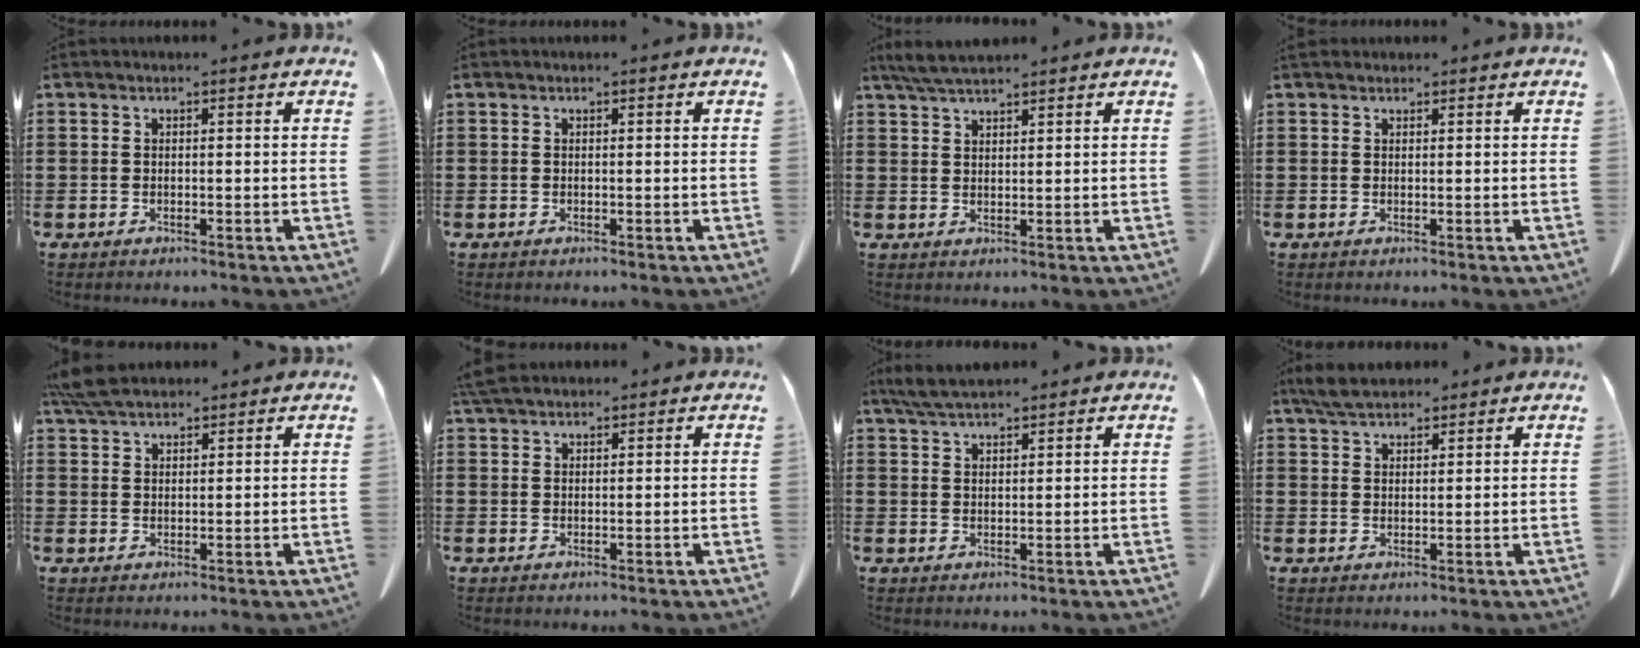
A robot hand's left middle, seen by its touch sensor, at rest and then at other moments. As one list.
[{"total": 0.0}, {"total": 3.7, "force": [3.2, 0.5, 1.7], "torque": [-0.042, -0.002, 0.060]}, {"total": 0.8, "force": [0.7, 0.3, 0.2], "torque": [-0.006, 0.001, 0.015]}, {"total": 4.8, "force": [4.1, 1.2, 2.3], "torque": [-0.055, -0.002, 0.079]}, {"total": 3.1, "force": [2.7, 0.7, 1.3], "torque": [-0.032, 0.002, 0.053]}, {"total": 3.7, "force": [3.3, 0.6, 1.6], "torque": [-0.040, -0.003, 0.063]}, {"total": 3.8, "force": [3.3, 1.0, 1.5], "torque": [-0.038, 0.000, 0.063]}]